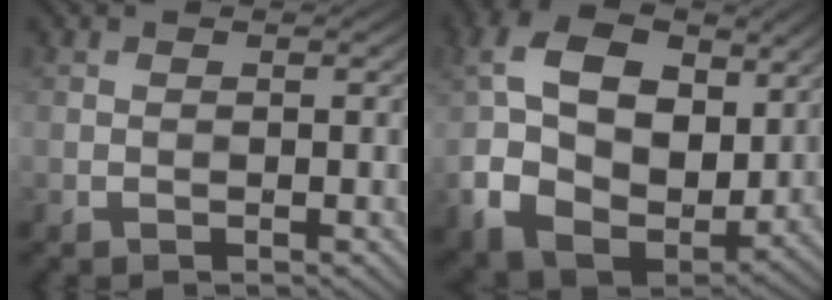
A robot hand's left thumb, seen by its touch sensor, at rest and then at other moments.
{"total": 14.9, "force": [2.2, 10.3, 10.6], "torque": [-0.227, 0.008, 0.034]}